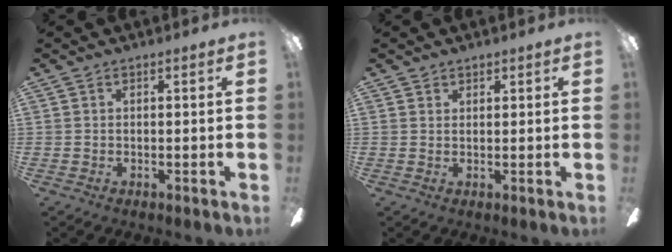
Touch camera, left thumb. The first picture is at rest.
{"total": 1.2, "force": [1.1, 0.5, 0.0], "torque": [-0.001, -0.001, 0.022]}